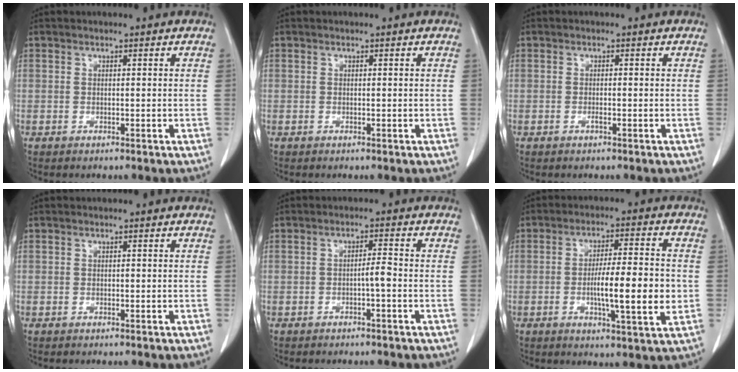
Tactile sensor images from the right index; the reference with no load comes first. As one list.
[{"total": 0.0}, {"total": 0.6, "force": [-0.3, 0.0, 0.6], "torque": [-0.010, 0.001, -0.002]}, {"total": 0.0}, {"total": 2.1, "force": [-0.7, 0.0, 1.9], "torque": [-0.029, 0.003, -0.014]}, {"total": 10.6, "force": [-1.5, 1.1, 10.5], "torque": [-0.170, -0.001, -0.027]}]